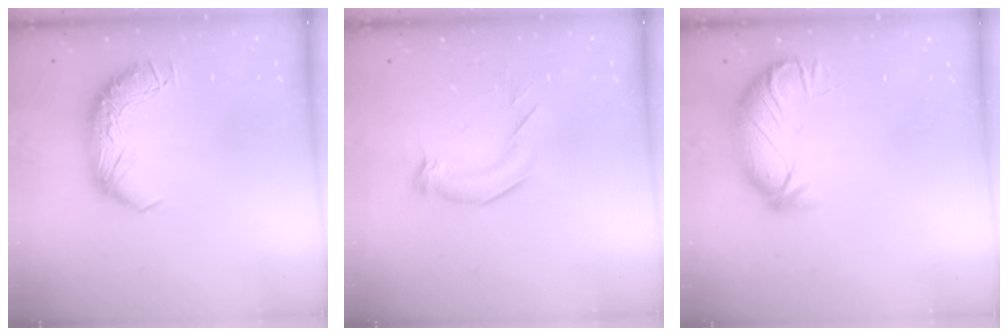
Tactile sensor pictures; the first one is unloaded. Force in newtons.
{"total": 3.0, "press": 2.6, "slide": 1.5}
{"total": 3.7, "press": 3.1, "slide": 2.0}